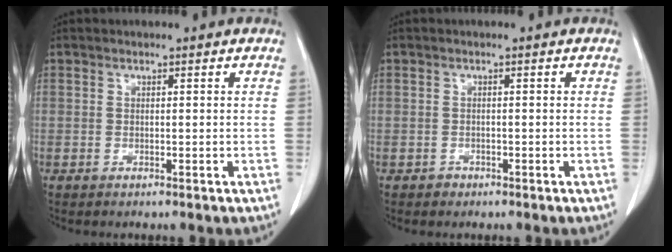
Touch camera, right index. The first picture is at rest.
{"total": 1.1, "force": [-0.7, 0.9, 0.0], "torque": [0.000, 0.004, -0.013]}